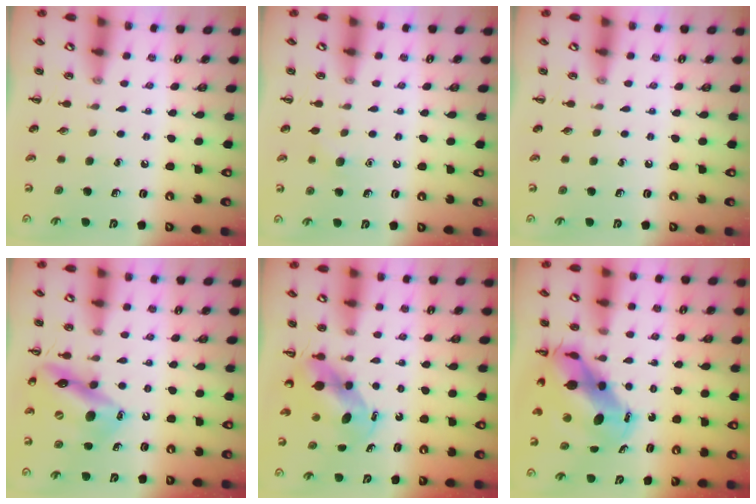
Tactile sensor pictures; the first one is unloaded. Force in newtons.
{"total": 3.5, "press": 3.4, "slide": 0.8}
{"total": 0.0}
{"total": 15.3, "press": 14.6, "slide": 4.3}
{"total": 5.3, "press": 5.1, "slide": 1.4}
{"total": 11.2, "press": 10.8, "slide": 3.0}